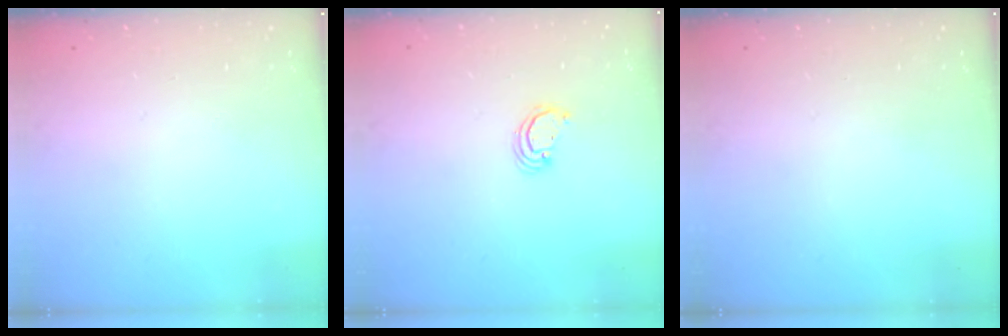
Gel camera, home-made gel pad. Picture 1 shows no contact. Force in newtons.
{"total": 2.3, "press": 2.3, "slide": 0.3}
{"total": 0.0}